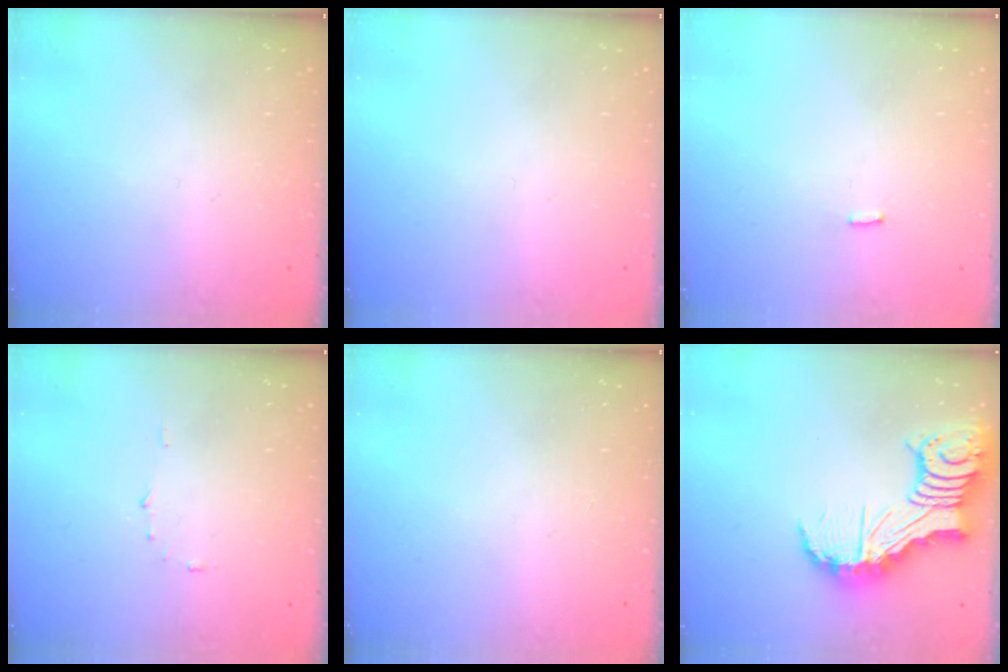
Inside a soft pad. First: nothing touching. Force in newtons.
{"total": 0.0}
{"total": 2.5, "press": 2.5, "slide": 0.4}
{"total": 4.1, "press": 4.1, "slide": 0.2}
{"total": 0.0}
{"total": 14.6, "press": 14.5, "slide": 1.7}